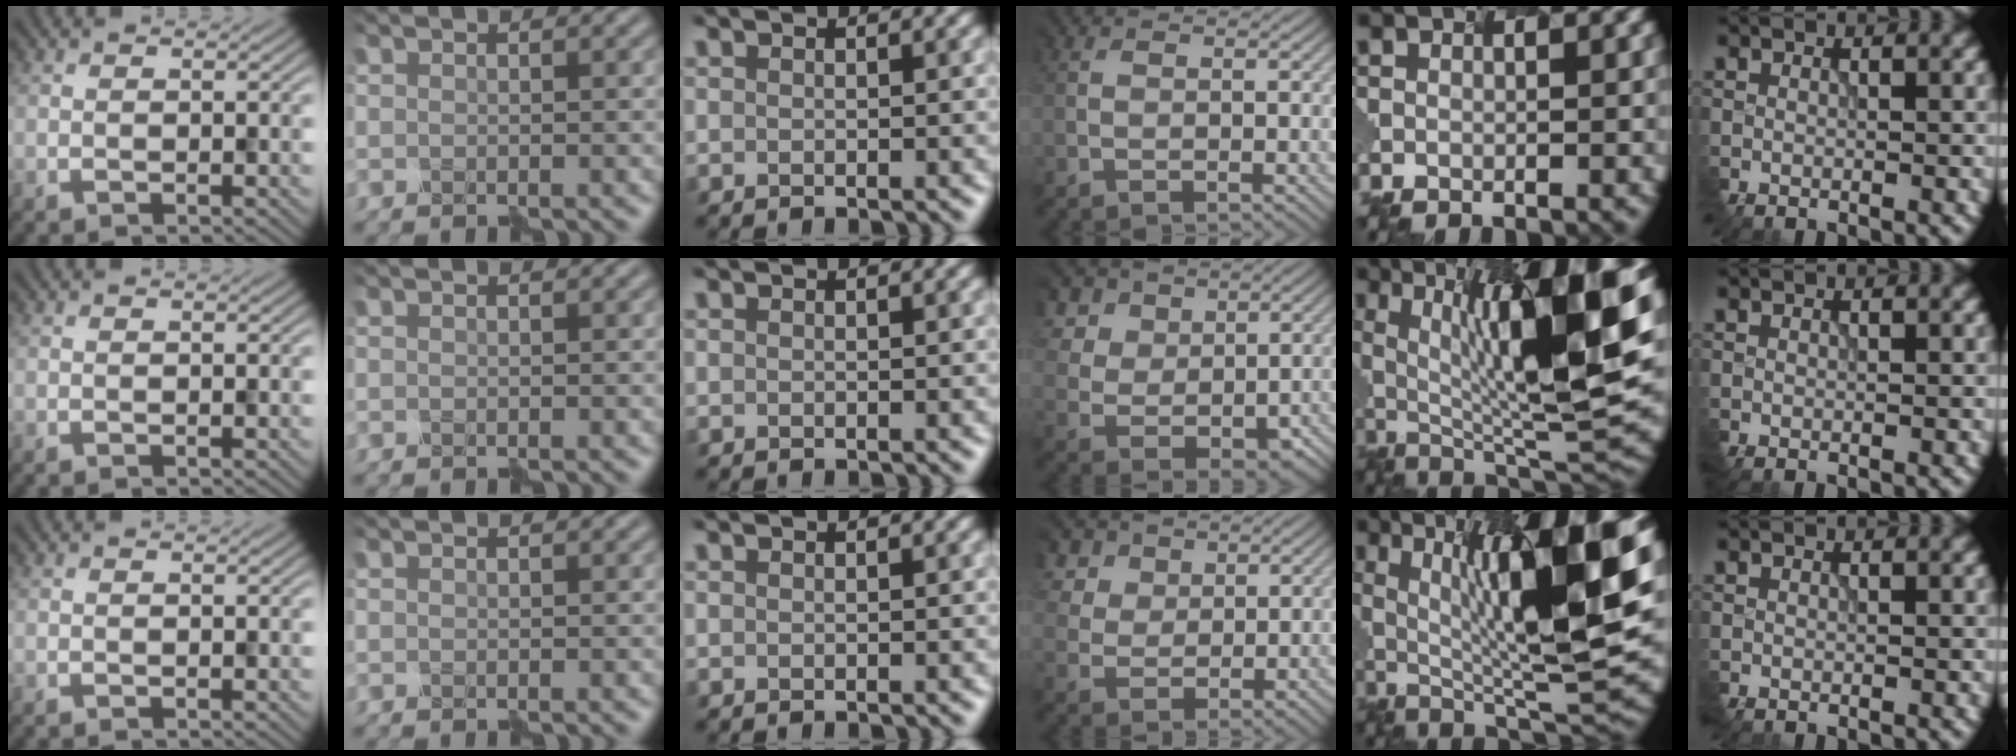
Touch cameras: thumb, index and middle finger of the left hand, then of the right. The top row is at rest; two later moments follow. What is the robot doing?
{"motion": "disassemble", "object": "velcro strap"}